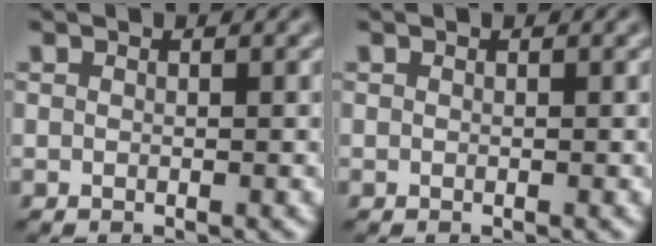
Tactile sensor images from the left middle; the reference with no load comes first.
{"total": 0.0}